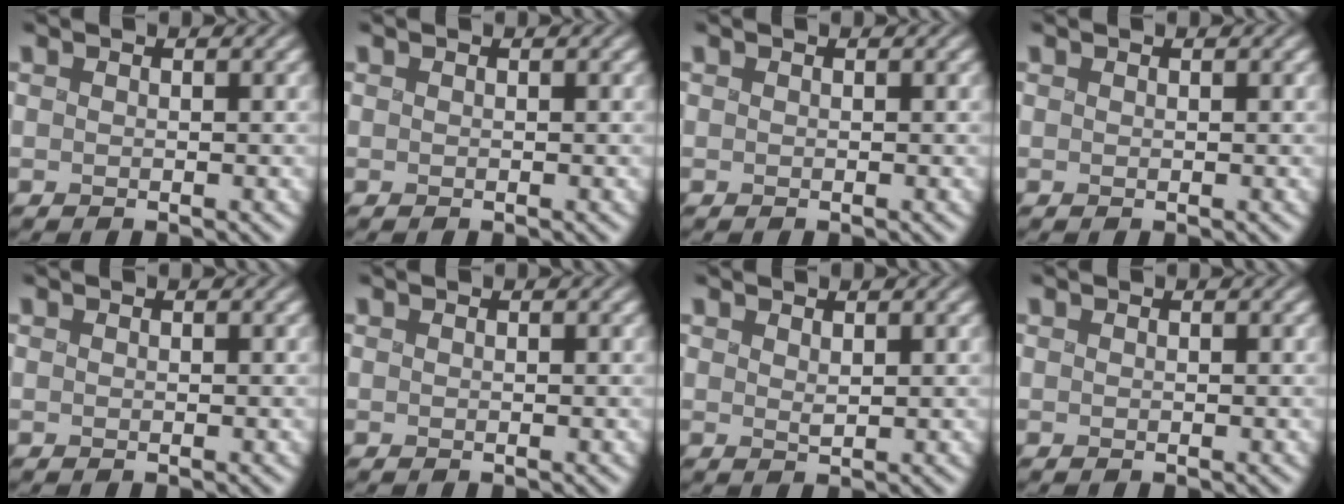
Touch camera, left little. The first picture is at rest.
{"total": 0.0}
{"total": 0.0}
{"total": 0.0}
{"total": 0.0}
{"total": 0.0}
{"total": 0.9, "force": [0.7, 0.2, 0.5], "torque": [-0.006, 0.001, 0.015]}
{"total": 0.0}